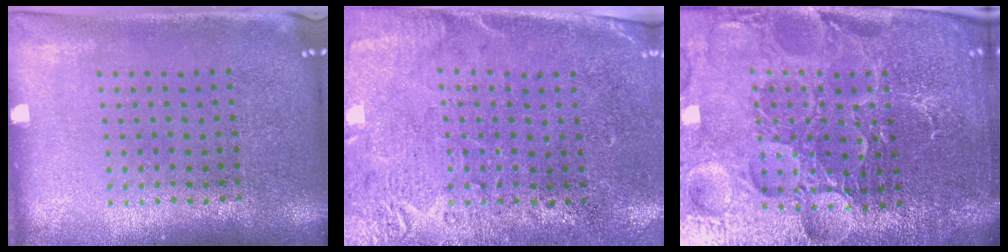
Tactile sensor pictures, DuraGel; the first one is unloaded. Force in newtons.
{"total": 2.7, "press": 2.3, "slide": 1.4}
{"total": 5.5, "press": 5.1, "slide": 1.9}